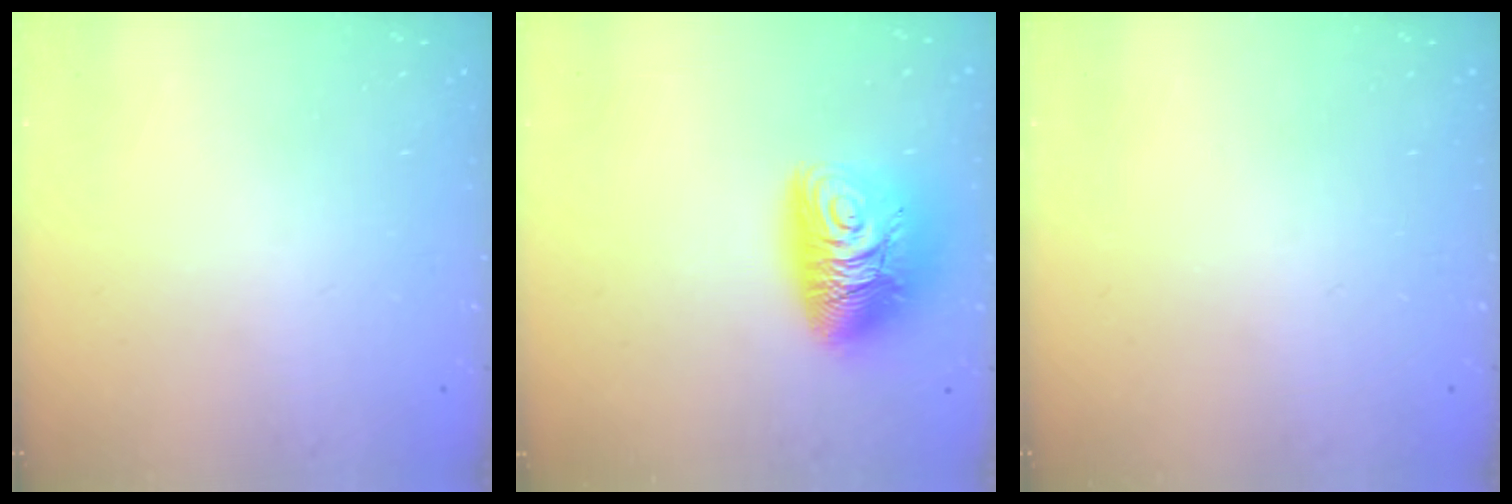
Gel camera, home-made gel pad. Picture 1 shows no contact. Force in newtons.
{"total": 12.2, "press": 12.1, "slide": 1.2}
{"total": 0.0}